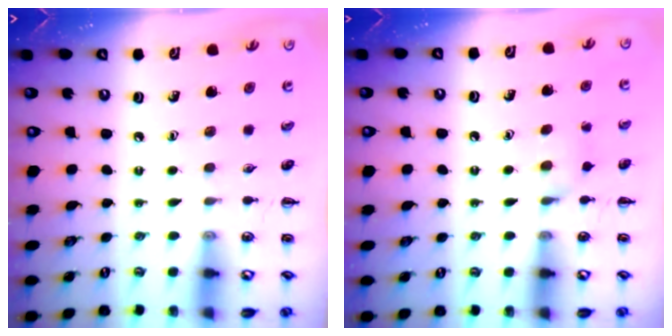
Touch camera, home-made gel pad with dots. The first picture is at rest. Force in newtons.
{"total": 6.7, "press": 6.5, "slide": 1.8}